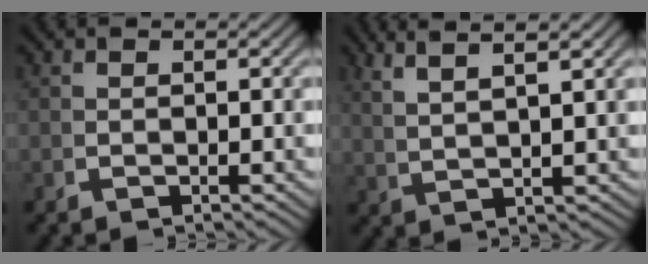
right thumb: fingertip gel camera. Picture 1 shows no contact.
{"total": 5.3, "force": [4.1, 0.7, 3.3], "torque": [-0.043, 0.018, 0.076]}